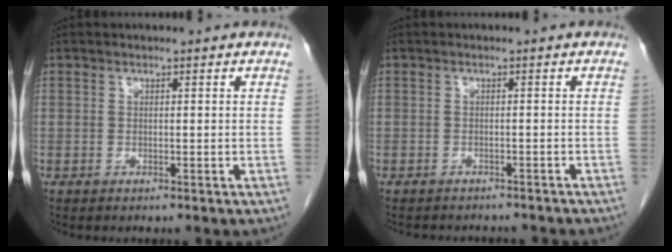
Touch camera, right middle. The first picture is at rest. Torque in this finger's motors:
{"motor_torque": [0.16, -0.11, 0.01, 0.02]}